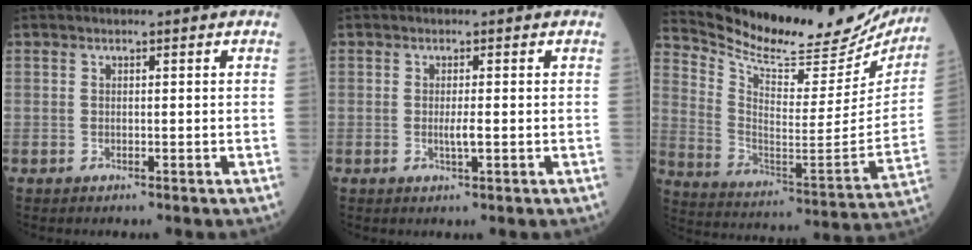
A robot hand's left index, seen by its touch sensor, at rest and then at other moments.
{"total": 1.6, "force": [-0.3, -0.1, 1.6], "torque": [-0.032, -0.004, -0.002]}
{"total": 25.5, "force": [23.5, 5.7, 8.2], "torque": [-0.143, -0.070, 0.330]}